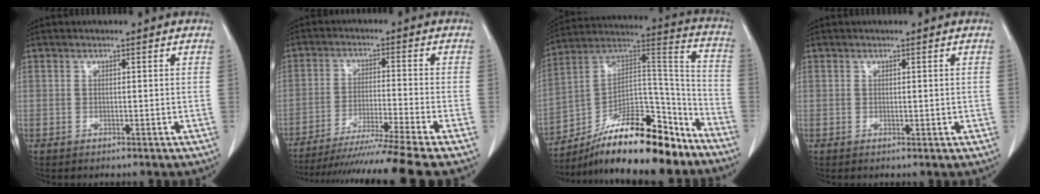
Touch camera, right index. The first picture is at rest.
{"total": 15.2, "force": [-13.0, -3.4, 7.0], "torque": [-0.101, -0.037, -0.210]}
{"total": 21.9, "force": [-16.5, 5.7, 13.3], "torque": [-0.200, 0.040, -0.276]}
{"total": 0.8, "force": [0.0, 0.3, 0.7], "torque": [-0.009, -0.002, 0.000]}